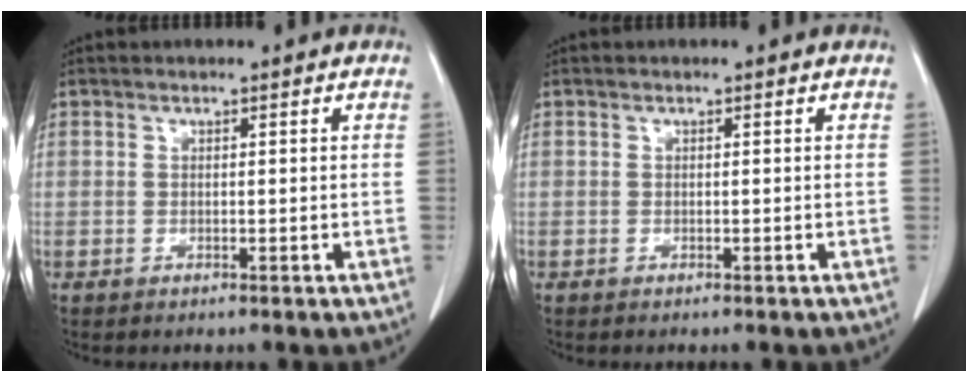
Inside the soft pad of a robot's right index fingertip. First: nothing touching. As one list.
[{"total": 0.0}]